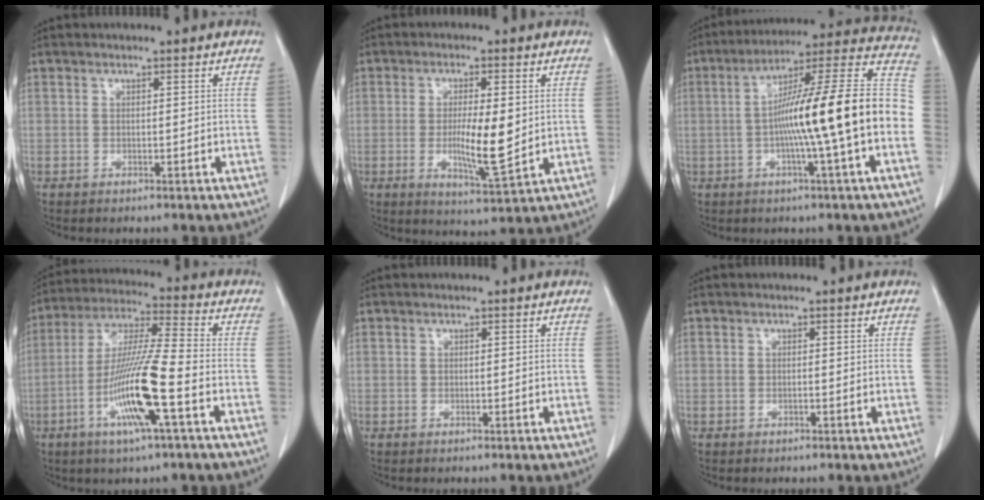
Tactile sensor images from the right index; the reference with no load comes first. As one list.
[{"total": 8.3, "force": [-0.1, 1.5, 8.2], "torque": [-0.139, -0.014, 0.000]}, {"total": 20.6, "force": [-2.5, -0.3, 20.4], "torque": [-0.293, 0.028, -0.051]}, {"total": 13.9, "force": [-4.8, 0.2, 13.1], "torque": [-0.262, -0.011, -0.096]}, {"total": 0.0}, {"total": 0.0}]